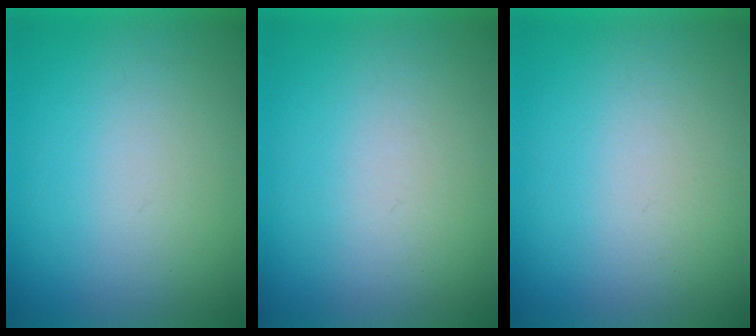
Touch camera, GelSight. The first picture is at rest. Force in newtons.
{"total": 1.2}
{"total": 1.0}